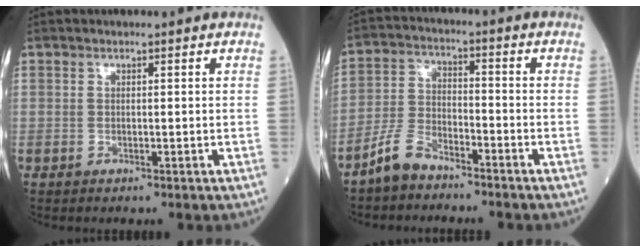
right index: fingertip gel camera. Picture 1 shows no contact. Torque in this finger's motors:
{"motor_torque": [-0.28, -0.04, -0.13, -0.10]}